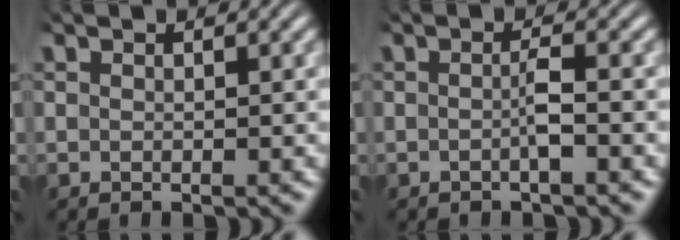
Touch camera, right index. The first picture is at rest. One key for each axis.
{"total": 1.4, "fx": -0.7, "fy": -0.2, "fz": 1.3, "tx": -0.018, "ty": 0.003, "tz": -0.016}